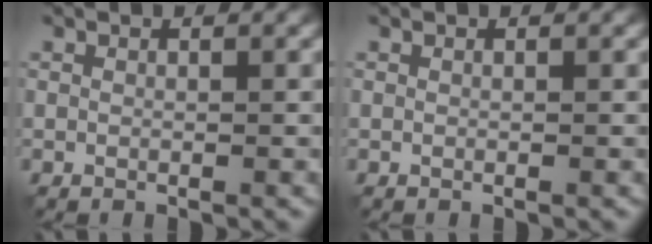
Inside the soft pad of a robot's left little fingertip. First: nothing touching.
{"total": 0.0}